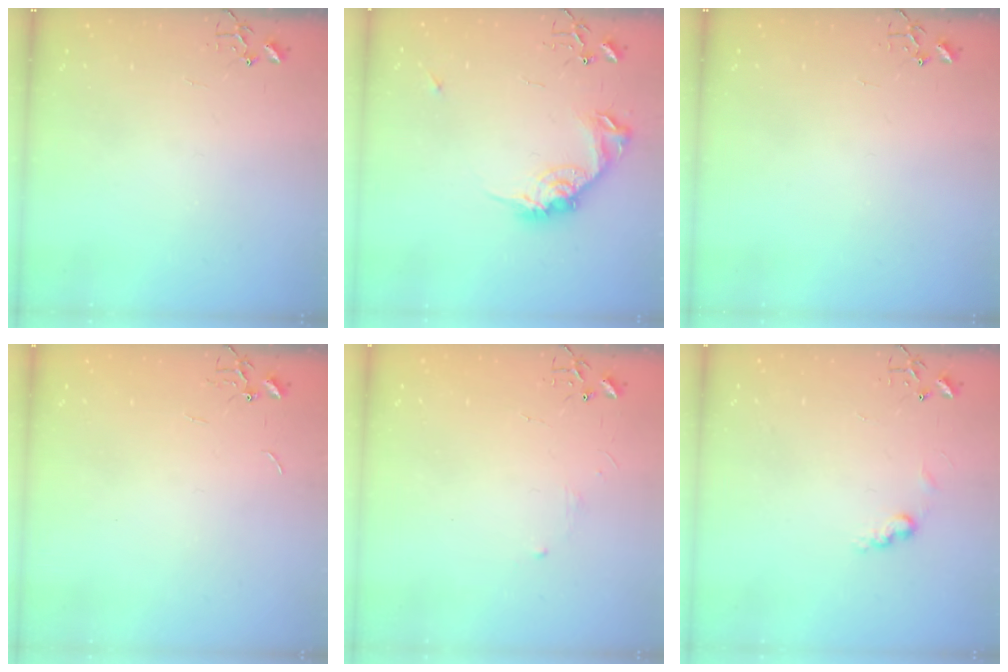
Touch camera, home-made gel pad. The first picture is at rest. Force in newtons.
{"total": 14.1, "press": 14.1, "slide": 0.3}
{"total": 0.0}
{"total": 0.7, "press": 0.7, "slide": 0.1}
{"total": 2.8, "press": 2.8, "slide": 0.5}
{"total": 7.3, "press": 7.2, "slide": 0.8}